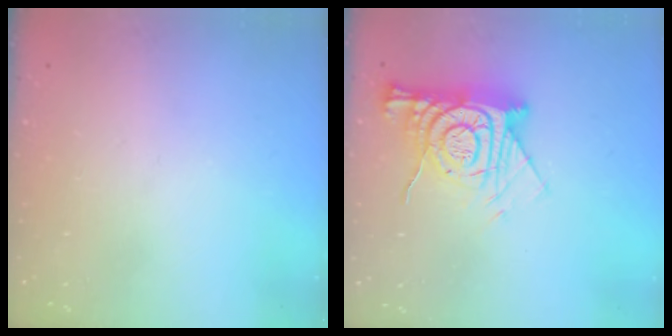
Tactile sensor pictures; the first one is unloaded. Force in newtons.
{"total": 13.6, "press": 13.5, "slide": 1.3}